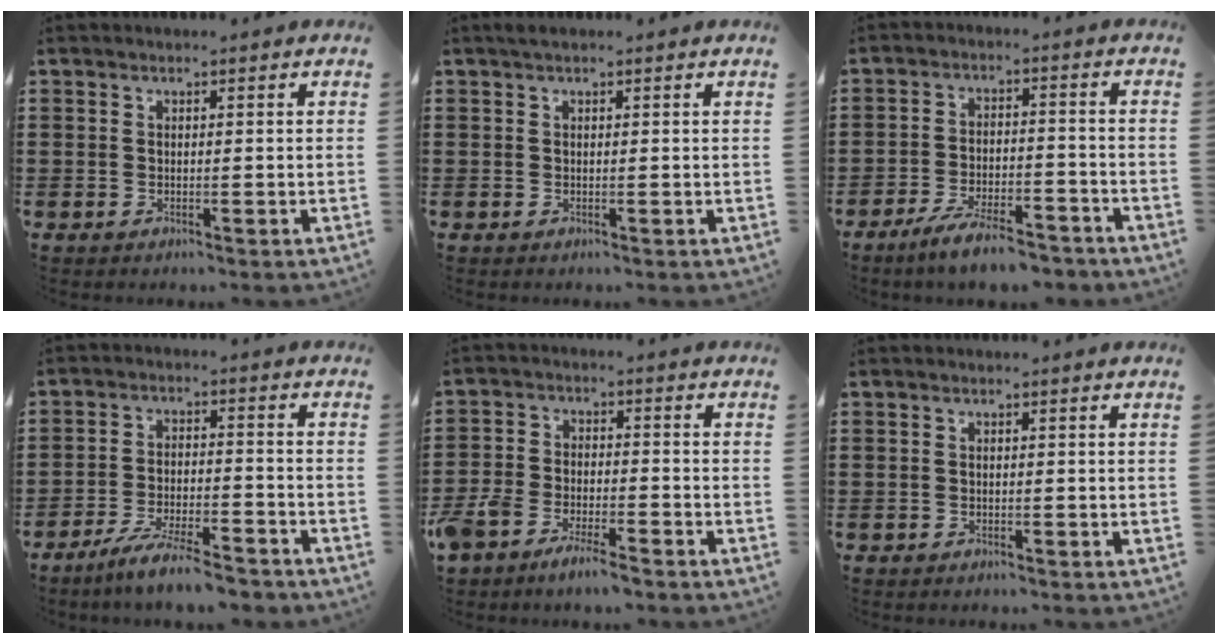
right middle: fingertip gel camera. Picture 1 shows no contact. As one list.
[{"total": 0.6, "force": [0.3, 0.0, 0.5], "torque": [-0.010, 0.003, 0.006]}, {"total": 6.6, "force": [-5.7, 0.8, 3.2], "torque": [-0.062, -0.003, -0.107]}, {"total": 6.8, "force": [-5.8, 0.4, 3.4], "torque": [-0.071, -0.008, -0.111]}, {"total": 5.0, "force": [-4.5, 1.0, 2.0], "torque": [-0.060, -0.004, -0.093]}, {"total": 0.0}]